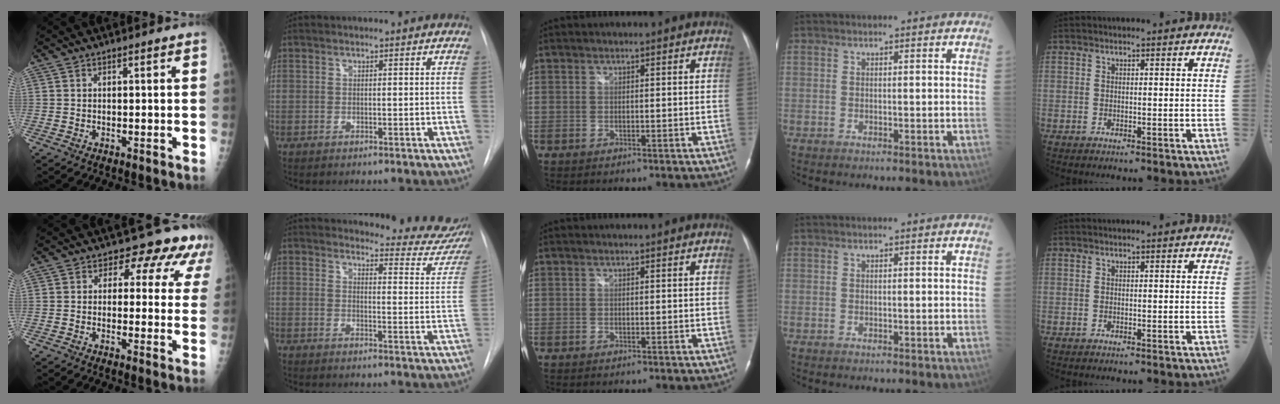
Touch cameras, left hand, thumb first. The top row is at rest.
{"thumb": {"total": 8.8, "force": [5.7, 5.6, 3.6], "torque": [0.006, -0.016, 0.043]}, "index": {"total": 12.4, "force": [12.1, 2.4, 1.8], "torque": [0.008, -0.079, 0.107]}}